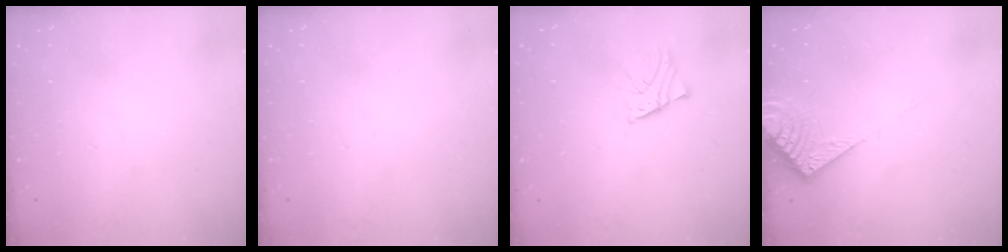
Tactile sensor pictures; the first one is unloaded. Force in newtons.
{"total": 0.0}
{"total": 2.3, "press": 2.3, "slide": 0.2}
{"total": 7.2, "press": 7.1, "slide": 0.9}